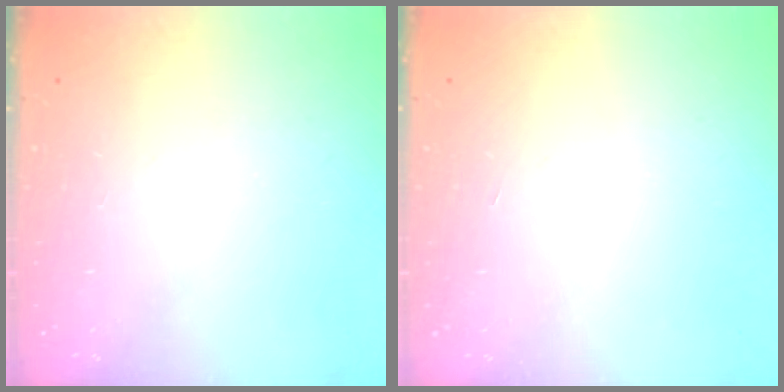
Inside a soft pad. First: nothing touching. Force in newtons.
{"total": 1.7, "press": 1.7, "slide": 0.1}